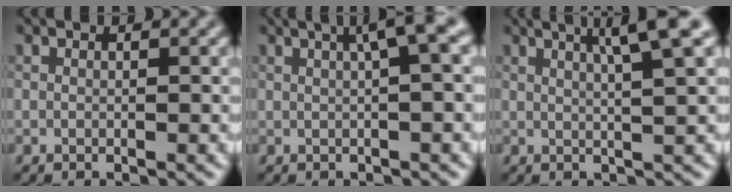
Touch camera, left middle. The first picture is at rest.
{"total": 4.5, "force": [1.4, 0.9, 4.2], "torque": [-0.052, 0.020, 0.019]}
{"total": 5.0, "force": [2.3, 0.7, 4.4], "torque": [-0.055, 0.014, 0.033]}